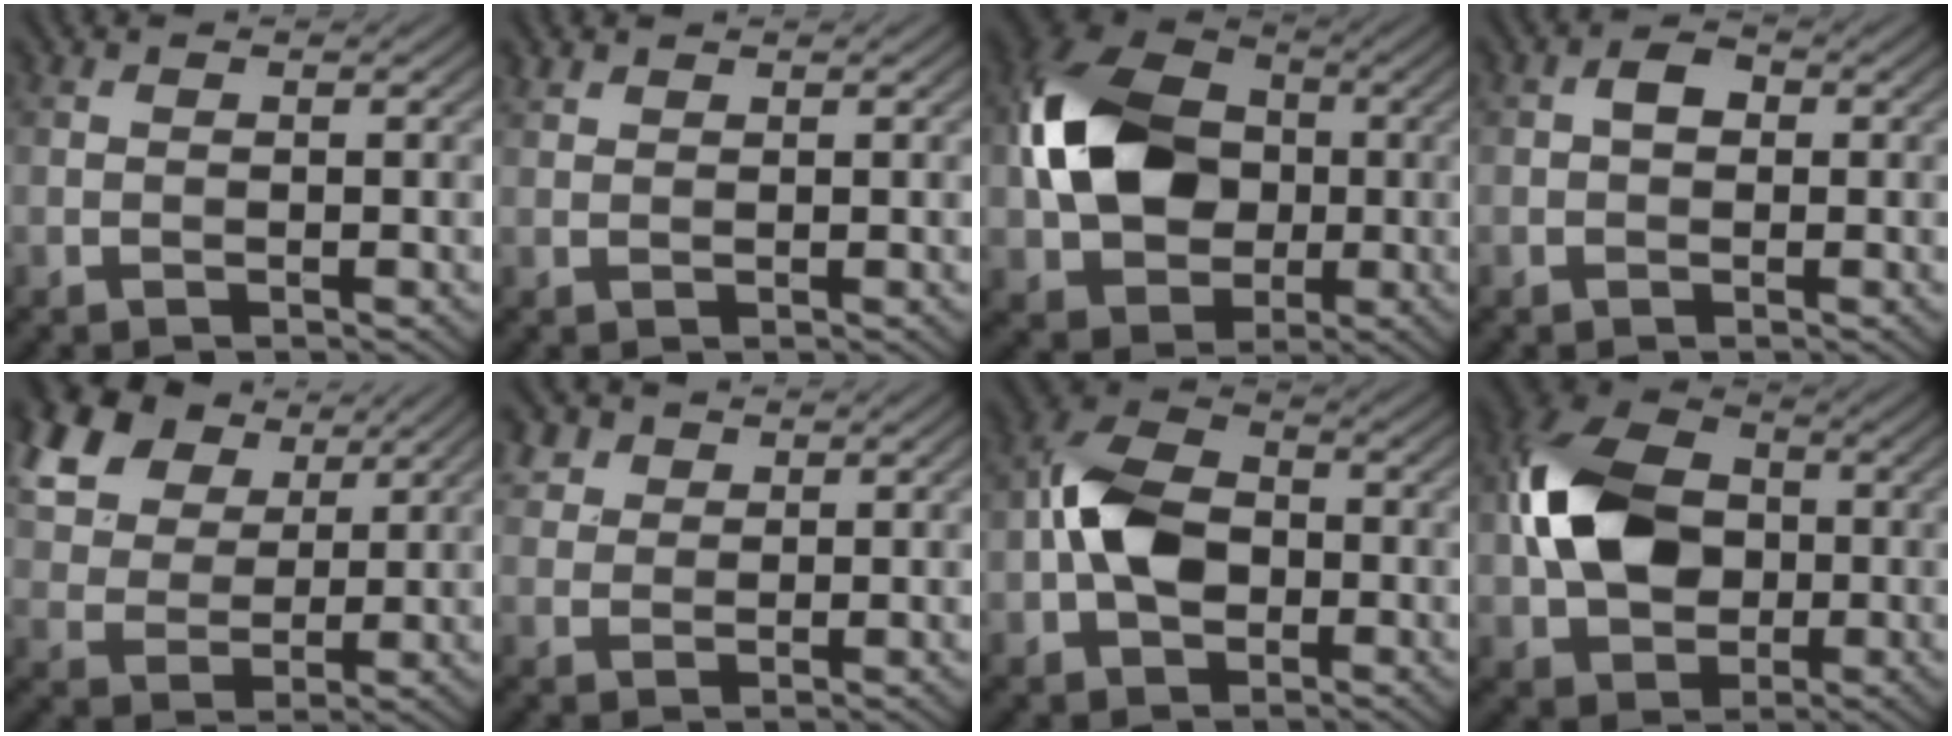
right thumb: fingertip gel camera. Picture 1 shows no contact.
{"total": 1.0, "force": [0.9, 0.3, 0.3], "torque": [-0.012, 0.004, 0.023]}
{"total": 12.9, "force": [0.0, 9.7, 8.4], "torque": [-0.191, 0.021, -0.005]}
{"total": 2.1, "force": [0.0, 1.5, 1.5], "torque": [-0.028, 0.004, -0.005]}
{"total": 15.9, "force": [8.9, 10.3, 8.2], "torque": [-0.233, 0.029, 0.188]}
{"total": 3.4, "force": [2.2, 2.3, 1.2], "torque": [-0.038, -0.001, 0.056]}
{"total": 7.8, "force": [-1.4, 5.3, 5.6], "torque": [-0.116, 0.012, -0.037]}
{"total": 11.3, "force": [-0.1, 8.3, 7.7], "torque": [-0.176, 0.017, -0.012]}